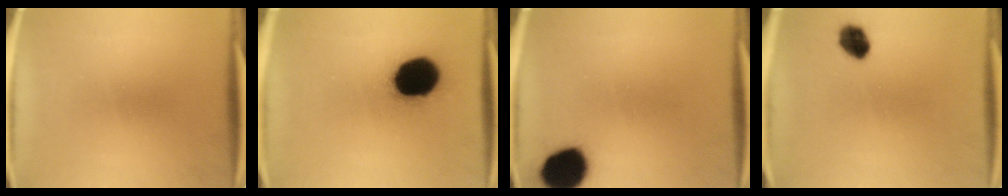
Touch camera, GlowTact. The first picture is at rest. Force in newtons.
{"total": 20.1}
{"total": 12.9}
{"total": 5.6}